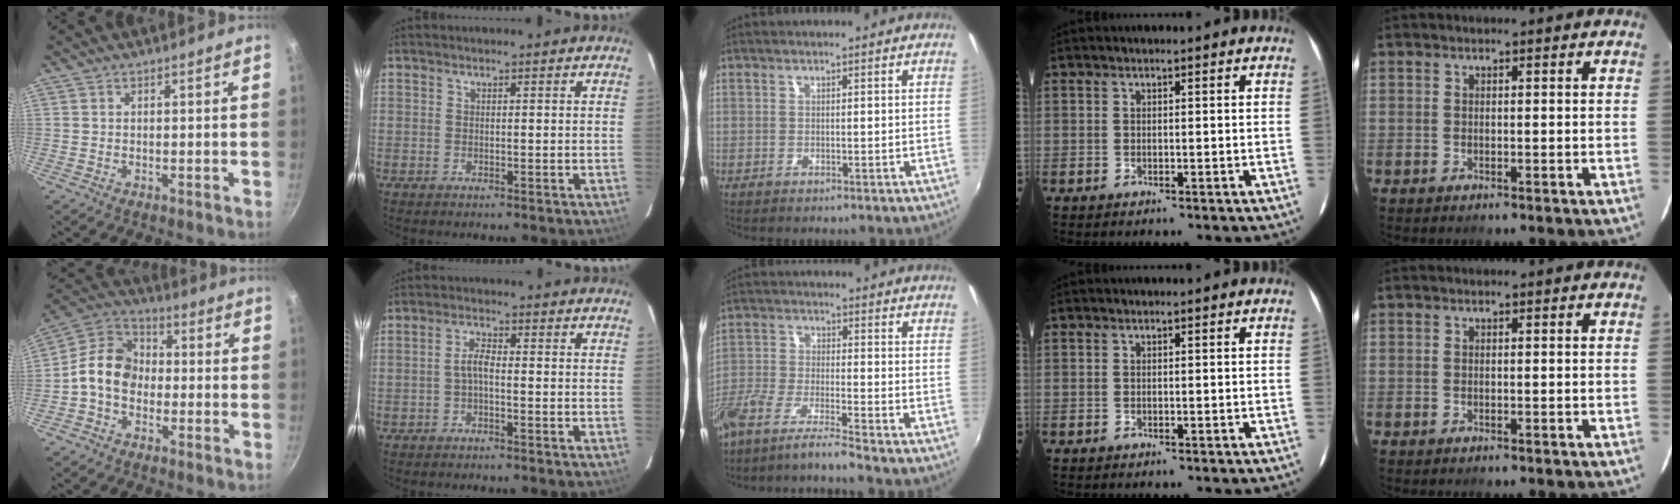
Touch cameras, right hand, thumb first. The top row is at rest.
{"thumb": {"total": 10.6, "force": [-1.6, 8.2, 6.5], "torque": [-0.086, 0.038, -0.054]}, "index": {"total": 2.5, "force": [-0.8, 0.7, 2.3], "torque": [-0.050, 0.009, -0.017]}, "middle": {"total": 8.9, "force": [-7.7, -1.0, 4.3], "torque": [-0.092, -0.019, -0.146]}}